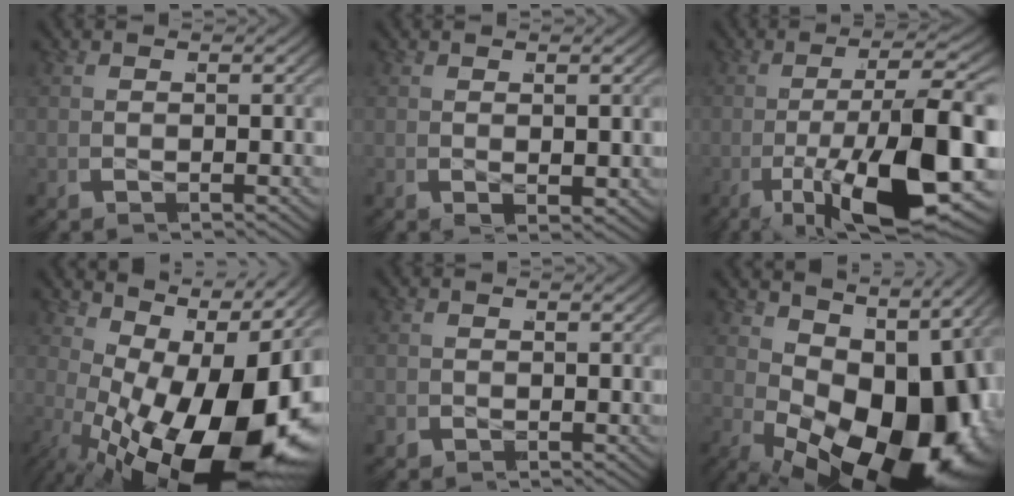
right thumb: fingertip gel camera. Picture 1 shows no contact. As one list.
[{"total": 0.9, "force": [0.2, 0.5, 0.6], "torque": [-0.013, -0.008, 0.007]}, {"total": 15.5, "force": [-5.2, 6.2, 13.2], "torque": [-0.251, -0.040, -0.055]}, {"total": 19.1, "force": [-2.8, 10.7, 15.6], "torque": [-0.277, -0.048, -0.010]}, {"total": 0.7, "force": [0.0, 0.7, 0.1], "torque": [0.000, -0.004, 0.000]}, {"total": 20.5, "force": [-3.3, 12.1, 16.2], "torque": [-0.263, -0.047, -0.016]}]